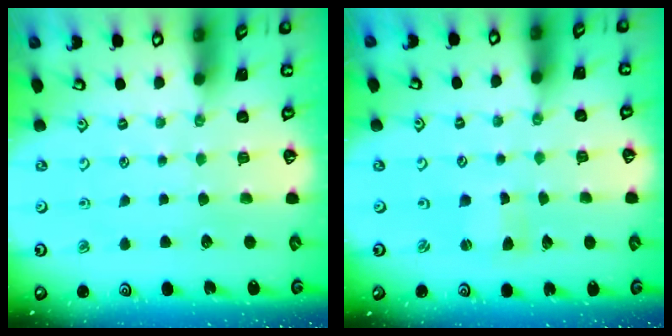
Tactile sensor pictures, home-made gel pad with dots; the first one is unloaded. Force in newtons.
{"total": 1.2, "press": 1.1, "slide": 0.3}